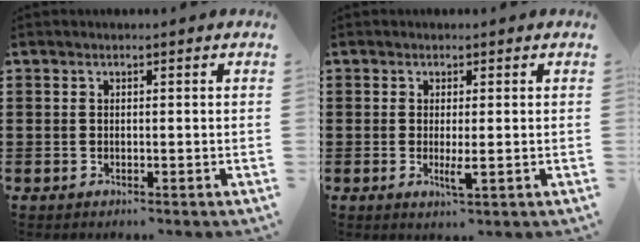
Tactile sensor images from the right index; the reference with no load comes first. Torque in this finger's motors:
{"motor_torque": [-0.27, 0.11, -0.03, 0.00]}